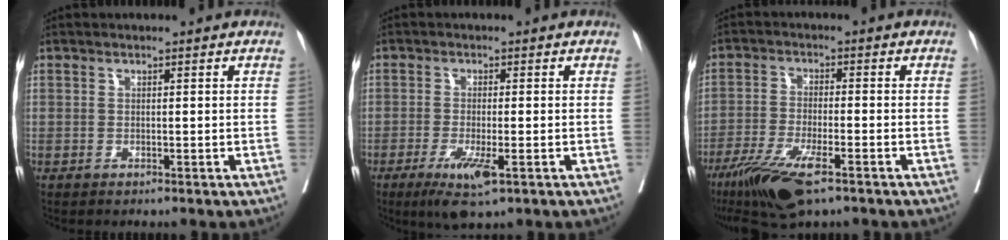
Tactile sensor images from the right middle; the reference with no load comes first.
{"total": 5.7, "force": [-2.8, 0.9, 4.9], "torque": [-0.090, -0.015, -0.044]}
{"total": 10.2, "force": [-6.3, 2.1, 7.7], "torque": [-0.142, -0.022, -0.107]}